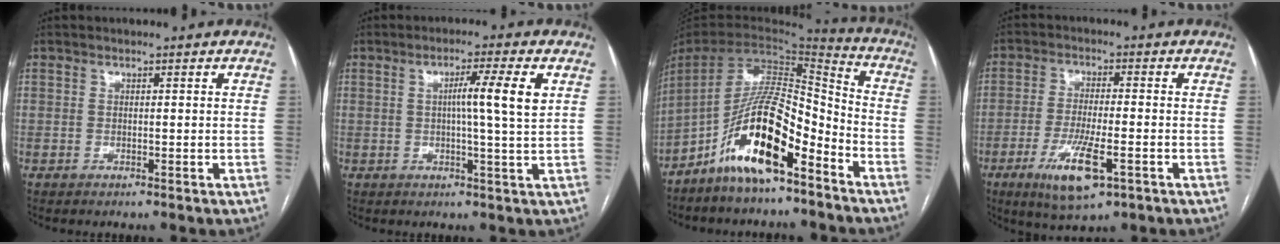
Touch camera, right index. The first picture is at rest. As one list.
[{"total": 6.4, "force": [1.4, -0.9, 6.2], "torque": [-0.099, 0.002, 0.021]}, {"total": 15.3, "force": [-9.2, 3.7, 11.7], "torque": [-0.219, 0.017, -0.163]}, {"total": 9.3, "force": [-4.2, 1.9, 8.1], "torque": [-0.153, -0.020, -0.067]}]